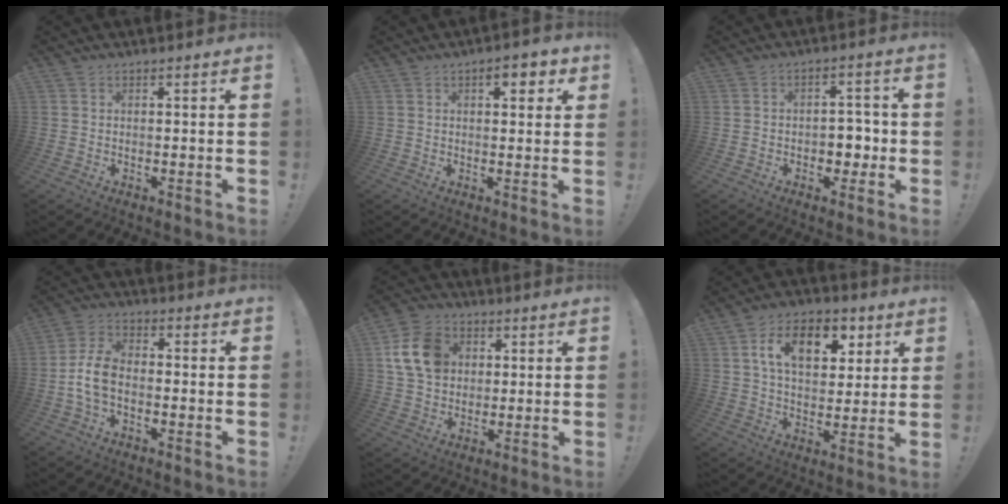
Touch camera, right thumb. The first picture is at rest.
{"total": 5.3, "force": [2.5, 2.3, 4.1], "torque": [-0.035, -0.009, 0.035]}
{"total": 5.8, "force": [-1.8, 4.7, 2.9], "torque": [-0.041, 0.019, -0.029]}
{"total": 8.3, "force": [-2.4, 5.0, 6.2], "torque": [-0.140, 0.013, -0.039]}
{"total": 14.0, "force": [3.4, 11.1, 7.9], "torque": [-0.124, 0.005, 0.073]}
{"total": 14.3, "force": [5.5, 8.8, 9.8], "torque": [-0.147, -0.011, 0.098]}